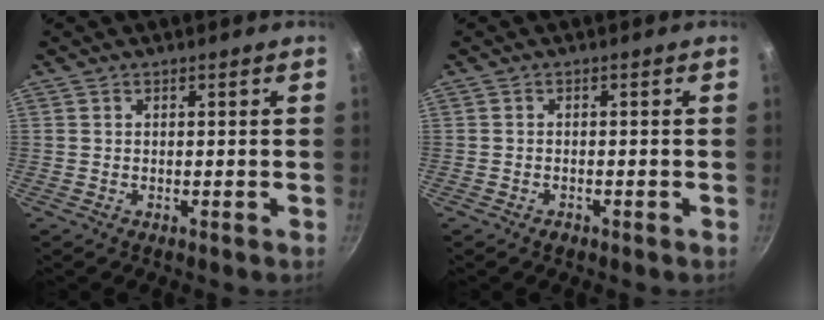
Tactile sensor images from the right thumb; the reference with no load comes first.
{"total": 1.1, "force": [-0.8, 0.7, 0.5], "torque": [-0.011, 0.006, -0.013]}